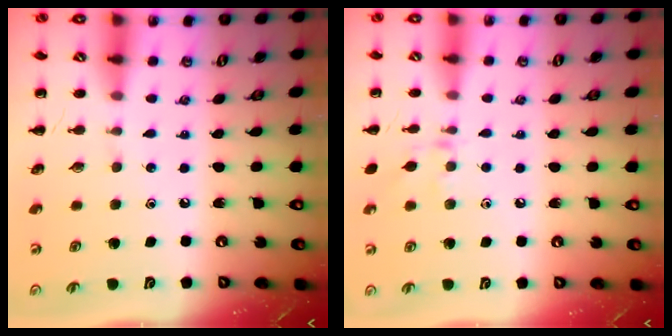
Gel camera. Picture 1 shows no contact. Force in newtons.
{"total": 7.2, "press": 7.1, "slide": 1.5}